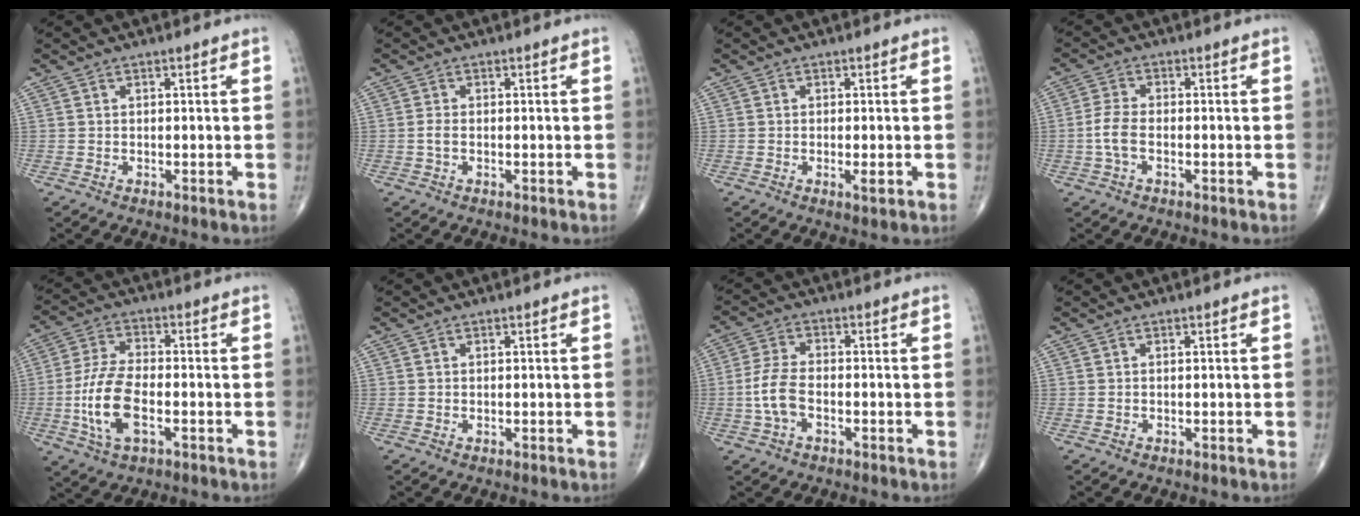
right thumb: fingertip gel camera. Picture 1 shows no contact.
{"total": 1.4, "force": [-0.3, 0.7, 1.1], "torque": [-0.025, 0.001, -0.008]}
{"total": 1.7, "force": [-0.5, 0.4, 1.6], "torque": [-0.027, -0.004, -0.009]}
{"total": 4.4, "force": [-1.1, 2.3, 3.6], "torque": [-0.084, 0.015, -0.026]}
{"total": 11.4, "force": [-2.9, 5.3, 9.7], "torque": [-0.204, 0.012, -0.057]}
{"total": 0.0}
{"total": 6.1, "force": [-1.6, 3.2, 5.0], "torque": [-0.114, 0.019, -0.034]}
{"total": 0.0}